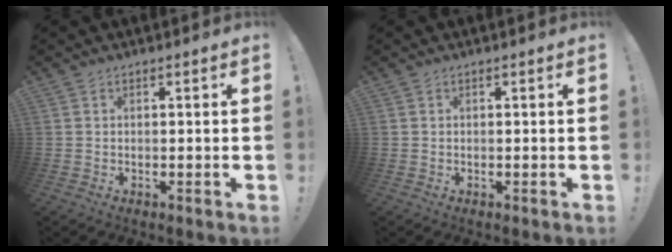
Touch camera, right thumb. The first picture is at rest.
{"total": 0.0}